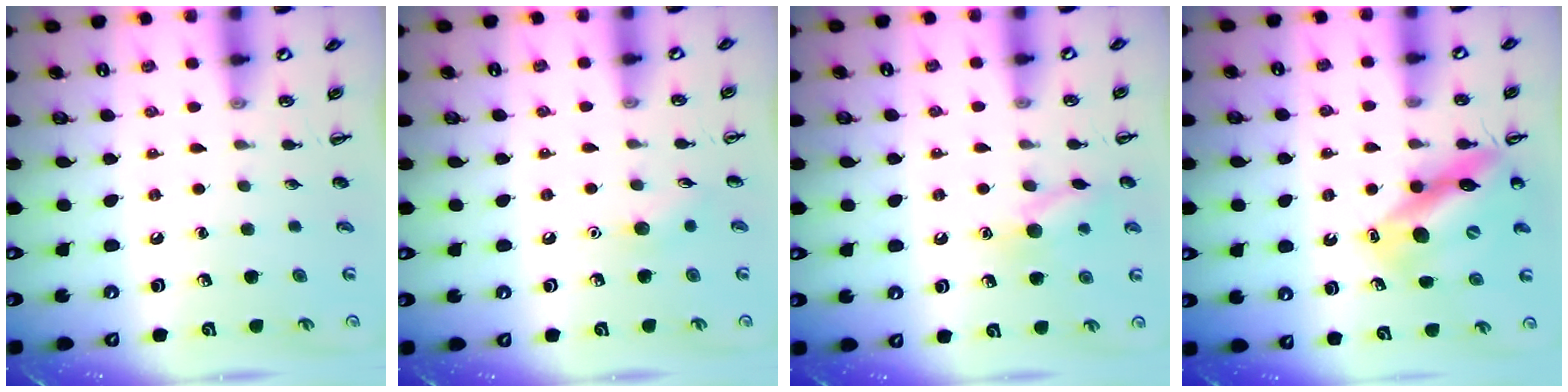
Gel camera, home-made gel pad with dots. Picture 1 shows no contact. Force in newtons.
{"total": 6.1, "press": 5.8, "slide": 2.0}
{"total": 10.0, "press": 9.9, "slide": 1.5}
{"total": 12.6, "press": 12.1, "slide": 3.5}